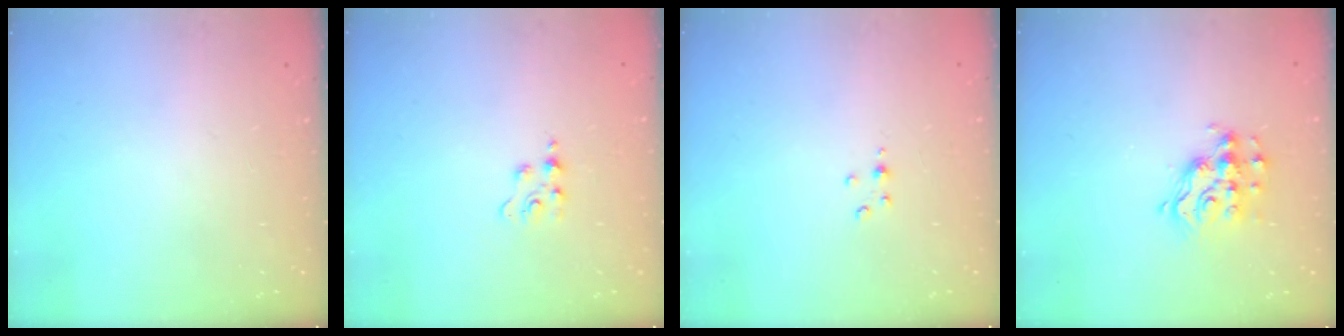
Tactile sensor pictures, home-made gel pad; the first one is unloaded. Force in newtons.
{"total": 3.1, "press": 3.0, "slide": 0.4}
{"total": 2.8, "press": 2.8, "slide": 0.3}
{"total": 10.7, "press": 10.7, "slide": 0.8}